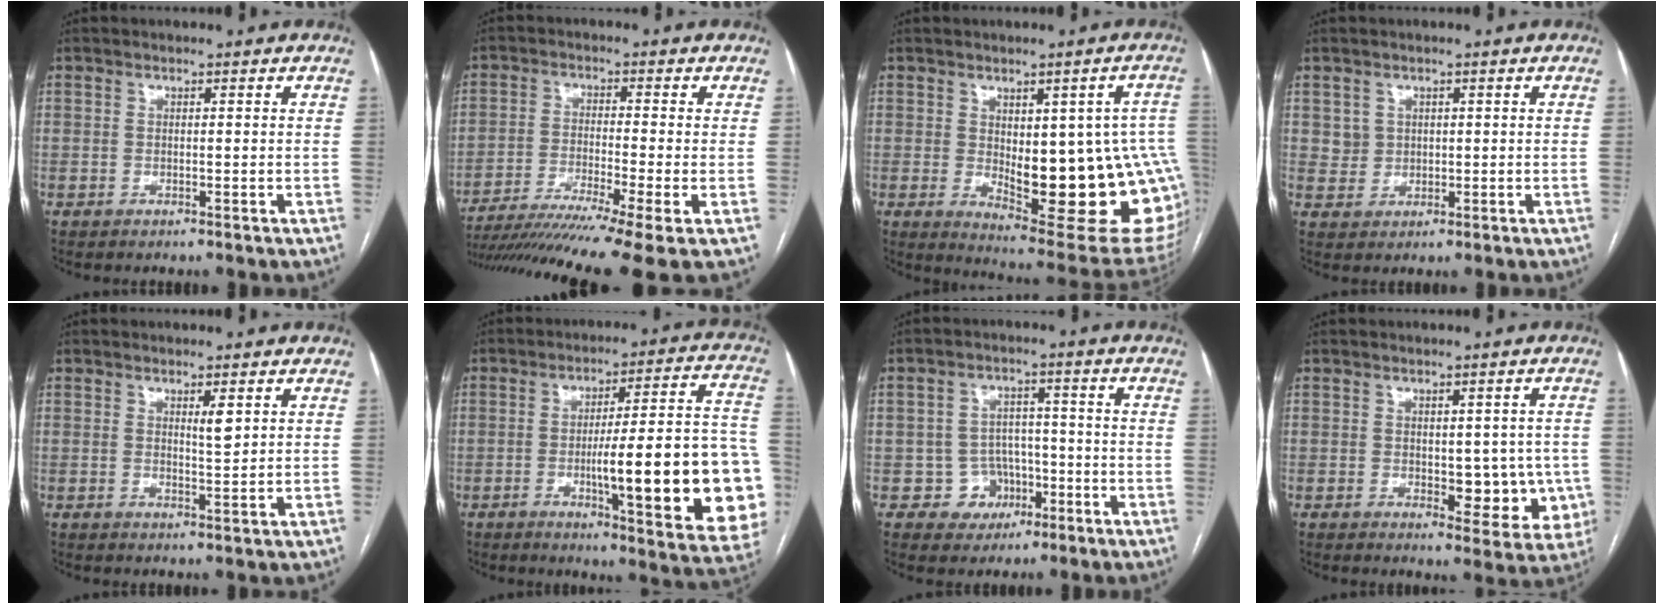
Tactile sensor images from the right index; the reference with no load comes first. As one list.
[{"total": 14.6, "force": [-11.1, -1.6, 9.4], "torque": [-0.149, -0.033, -0.179]}, {"total": 20.6, "force": [-1.3, 5.9, 19.7], "torque": [-0.184, 0.003, 0.011]}, {"total": 2.7, "force": [1.1, 2.4, 0.2], "torque": [0.004, 0.002, 0.020]}, {"total": 2.4, "force": [1.1, 0.3, 2.0], "torque": [-0.036, -0.007, 0.020]}, {"total": 23.8, "force": [-4.8, 2.9, 23.1], "torque": [-0.224, 0.013, -0.056]}, {"total": 5.8, "force": [-2.2, 5.3, 0.4], "torque": [0.009, 0.018, -0.028]}, {"total": 8.3, "force": [-0.7, 4.3, 7.0], "torque": [-0.062, 0.005, 0.001]}]